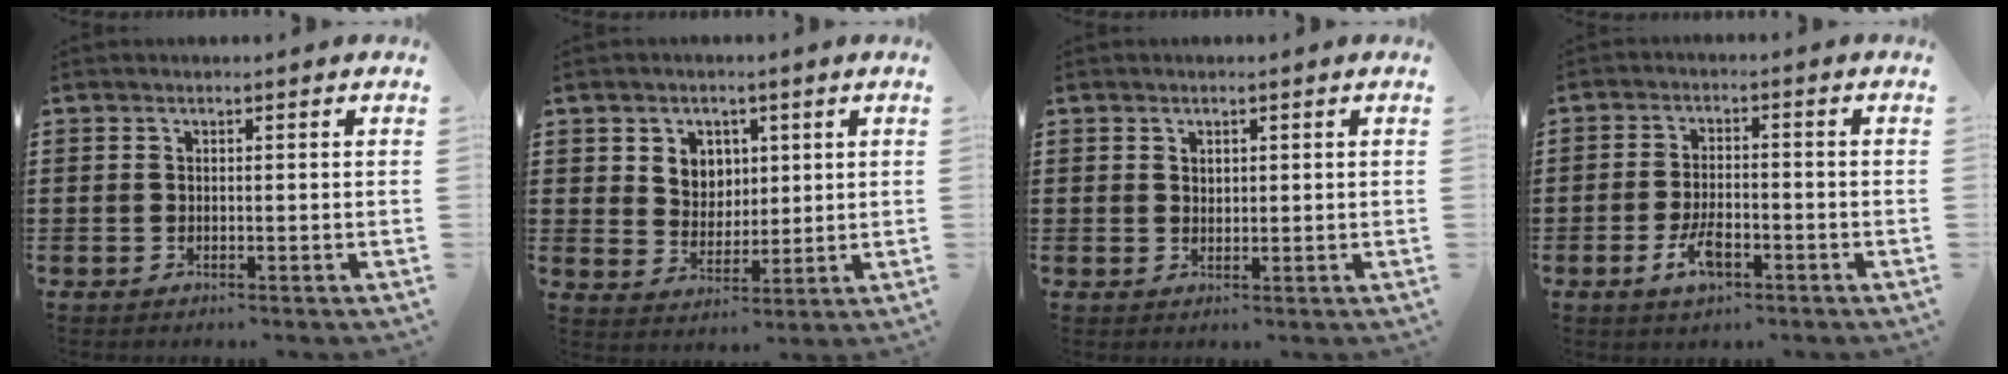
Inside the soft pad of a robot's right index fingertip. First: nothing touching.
{"total": 4.7, "force": [2.1, 4.1, 1.0], "torque": [-0.032, 0.008, 0.035]}
{"total": 1.8, "force": [1.4, 1.0, 0.3], "torque": [-0.007, 0.003, 0.027]}
{"total": 5.1, "force": [-2.2, 2.2, 4.0], "torque": [-0.086, 0.001, -0.045]}